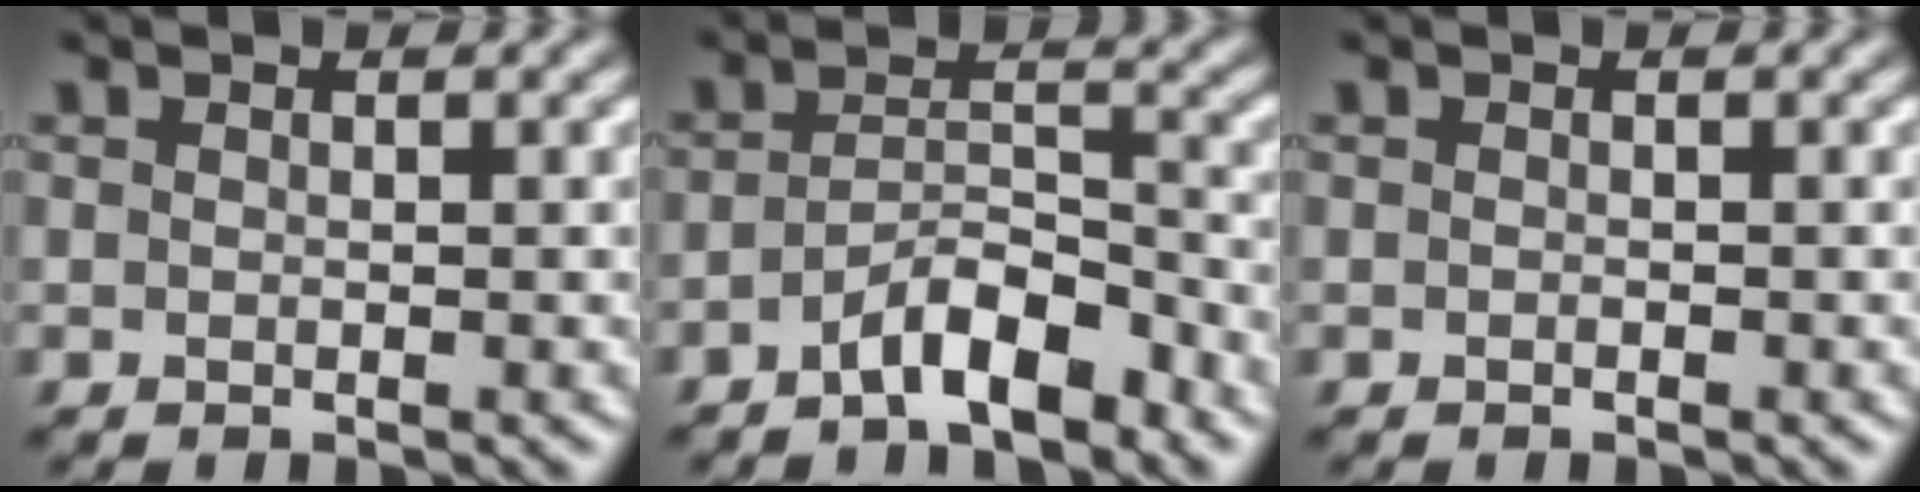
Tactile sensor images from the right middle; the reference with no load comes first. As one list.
[{"total": 4.5, "force": [-3.0, 1.4, 3.0], "torque": [-0.050, 0.010, -0.054]}, {"total": 0.0}]